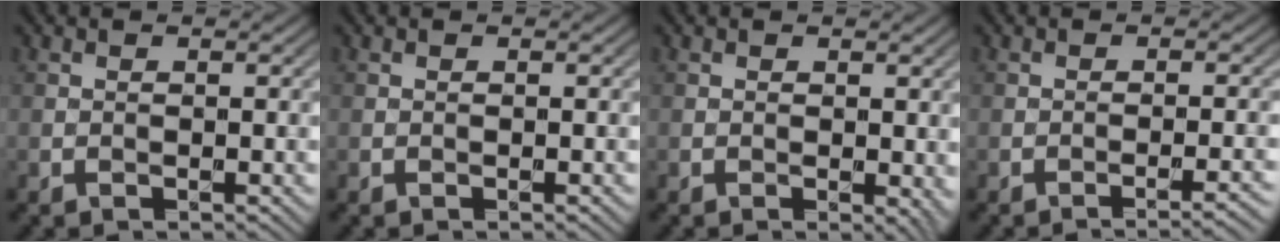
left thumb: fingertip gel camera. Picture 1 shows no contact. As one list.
[{"total": 0.0}, {"total": 2.1, "force": [-0.2, 1.1, 1.7], "torque": [-0.020, -0.008, 0.000]}, {"total": 2.9, "force": [-1.9, 0.4, 2.2], "torque": [-0.026, 0.011, -0.036]}]